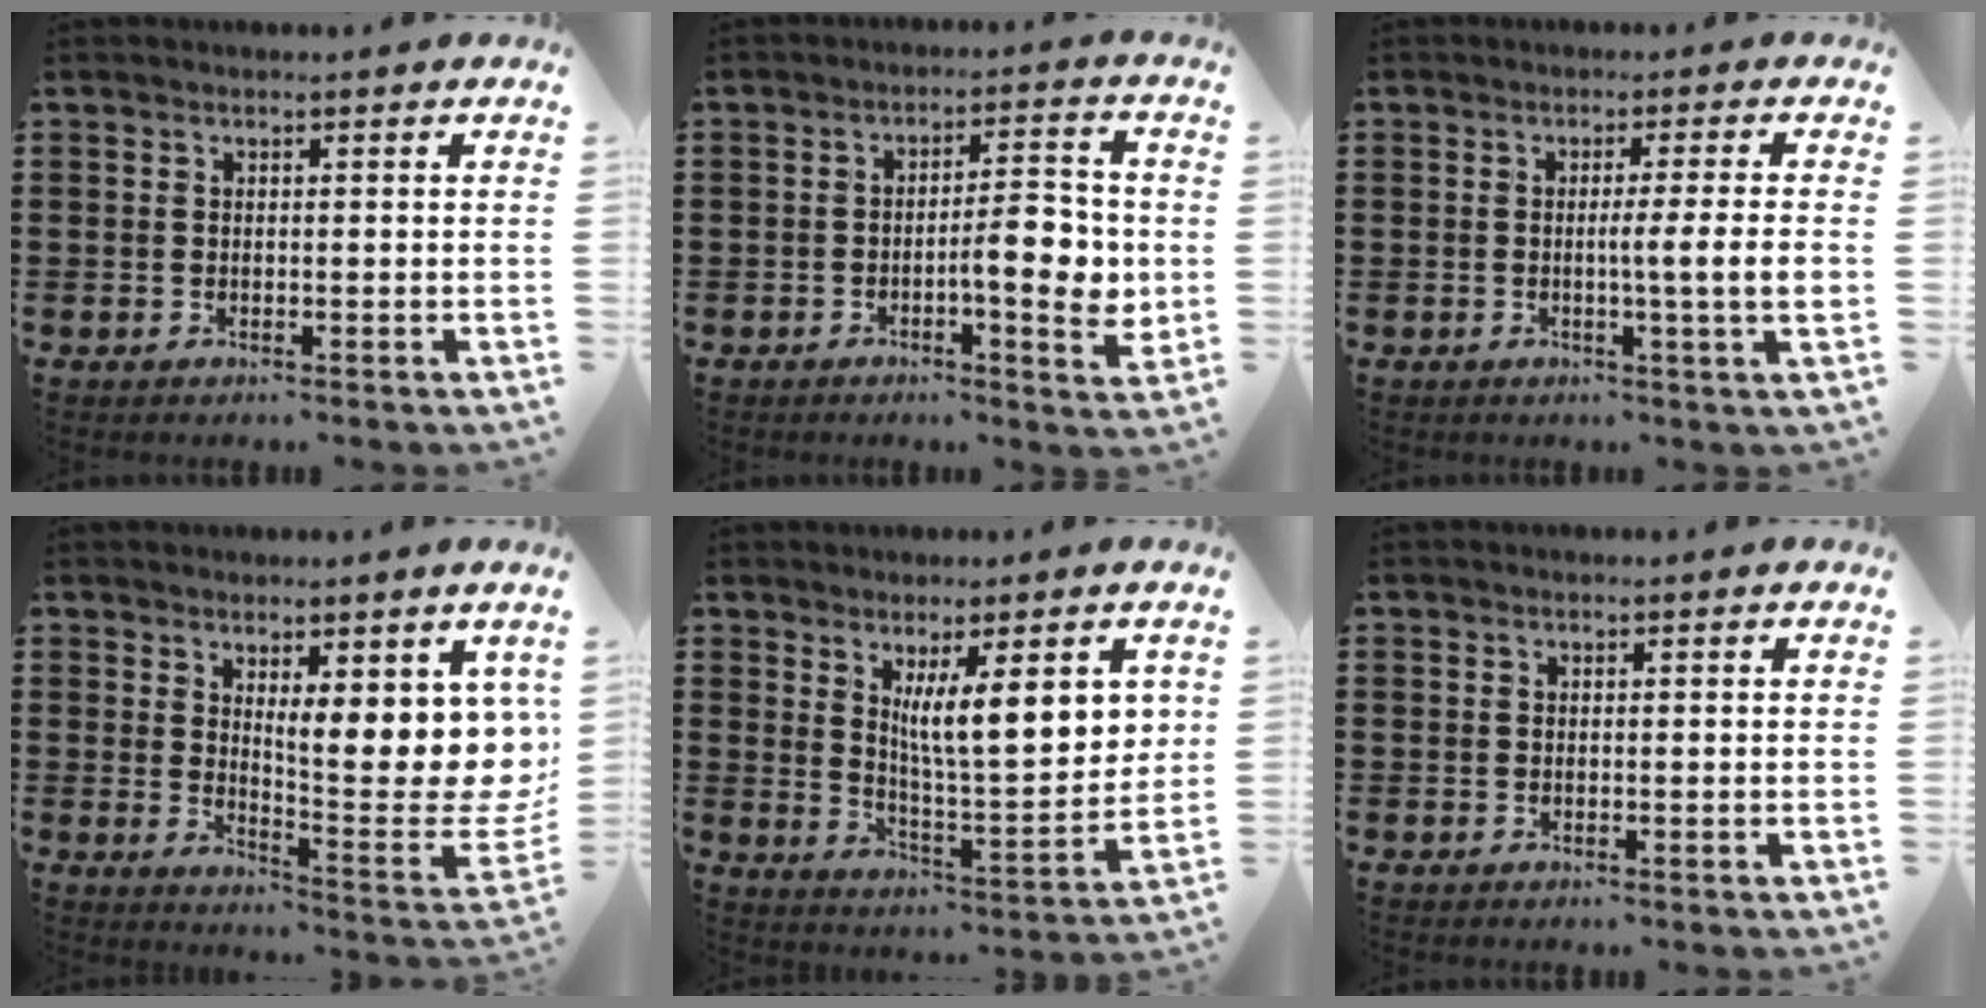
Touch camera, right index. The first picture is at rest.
{"total": 8.0, "force": [-1.2, 2.2, 7.6], "torque": [-0.104, -0.003, -0.023]}
{"total": 5.7, "force": [-0.4, -0.7, 5.7], "torque": [-0.099, -0.011, -0.010]}
{"total": 8.8, "force": [4.4, 3.0, 7.0], "torque": [-0.098, -0.048, 0.075]}
{"total": 9.6, "force": [4.0, 2.0, 8.5], "torque": [-0.153, -0.015, 0.066]}
{"total": 0.0}